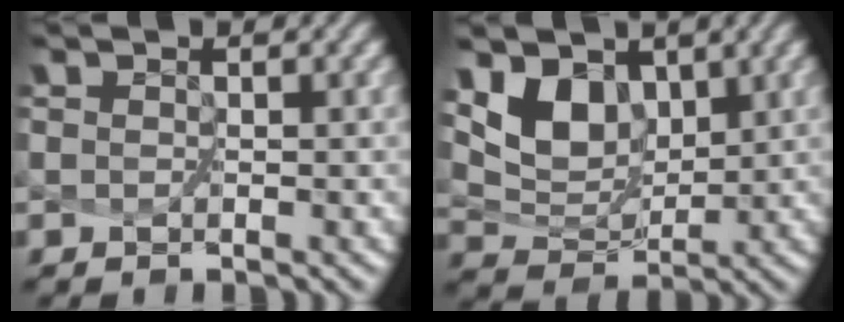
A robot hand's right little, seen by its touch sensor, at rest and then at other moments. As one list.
[{"total": 4.4, "force": [2.8, 2.6, 2.3], "torque": [-0.053, -0.006, 0.059]}]